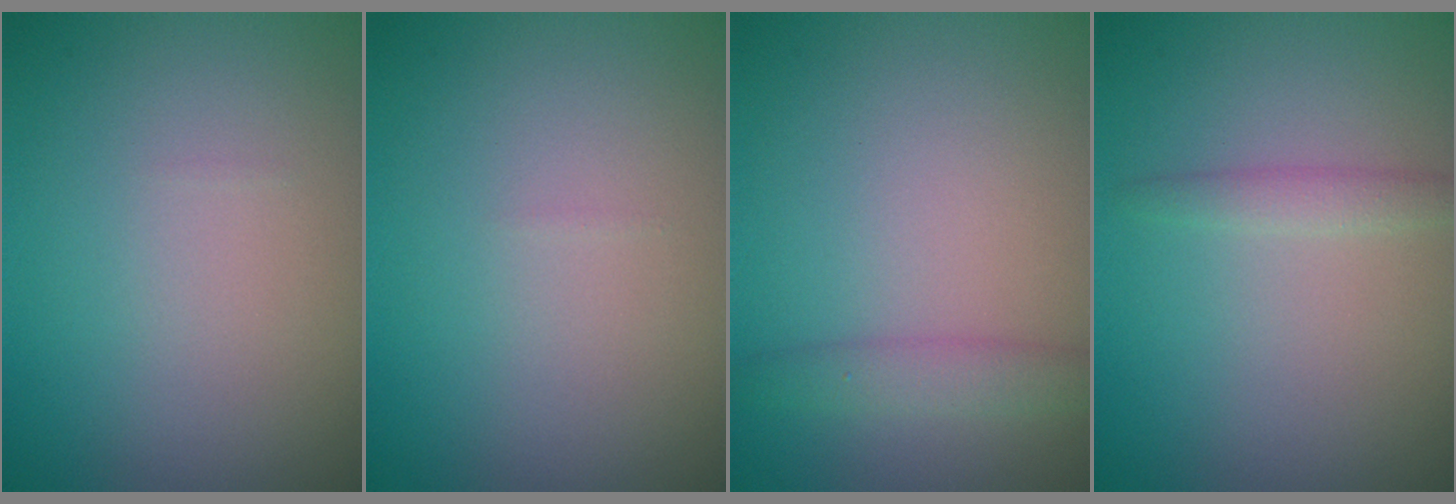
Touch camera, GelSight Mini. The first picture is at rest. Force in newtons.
{"total": 0.0}
{"total": 2.0, "press": 2.0, "slide": 0.0}
{"total": 1.3, "press": 1.3, "slide": 0.1}